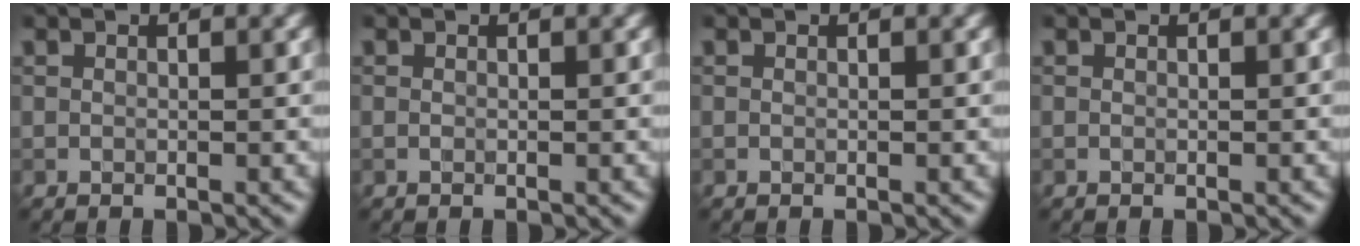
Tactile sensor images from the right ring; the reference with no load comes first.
{"total": 0.0}
{"total": 0.0}
{"total": 0.0}